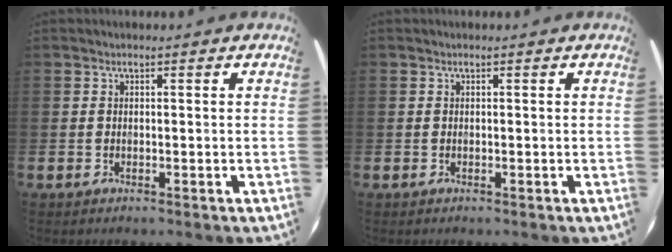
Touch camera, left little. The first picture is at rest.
{"total": 0.0}